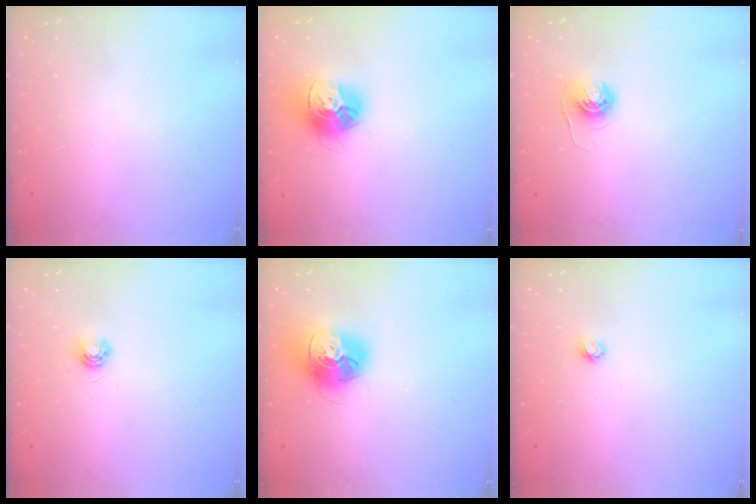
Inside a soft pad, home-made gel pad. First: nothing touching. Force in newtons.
{"total": 14.7, "press": 14.6, "slide": 1.4}
{"total": 5.6, "press": 5.5, "slide": 0.4}
{"total": 4.7, "press": 4.7, "slide": 0.5}
{"total": 17.1, "press": 17.0, "slide": 1.9}
{"total": 3.4, "press": 3.4, "slide": 0.4}